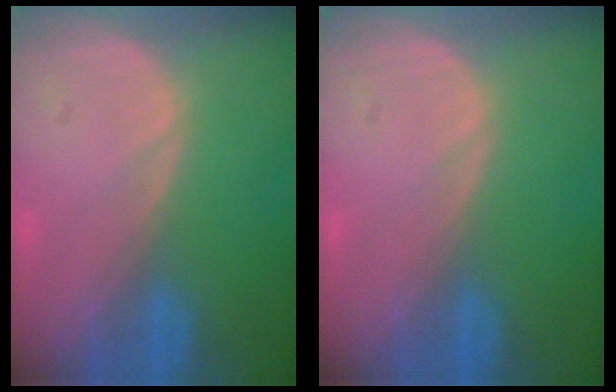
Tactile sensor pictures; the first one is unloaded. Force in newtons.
{"total": 0.0}